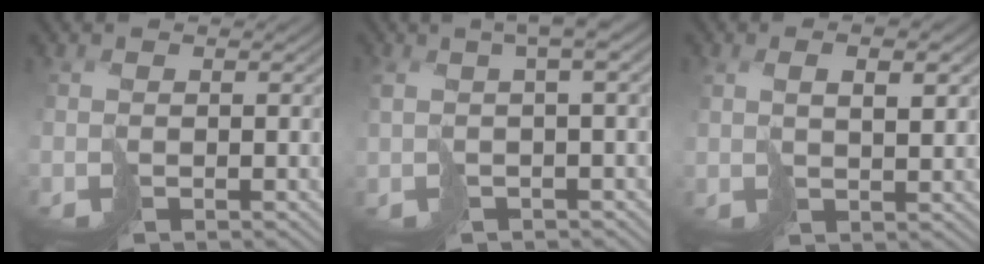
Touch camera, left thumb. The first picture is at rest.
{"total": 5.7, "force": [1.1, 1.5, 5.3], "torque": [-0.069, 0.013, 0.017]}
{"total": 3.7, "force": [1.8, 1.0, 3.0], "torque": [-0.052, 0.004, 0.037]}